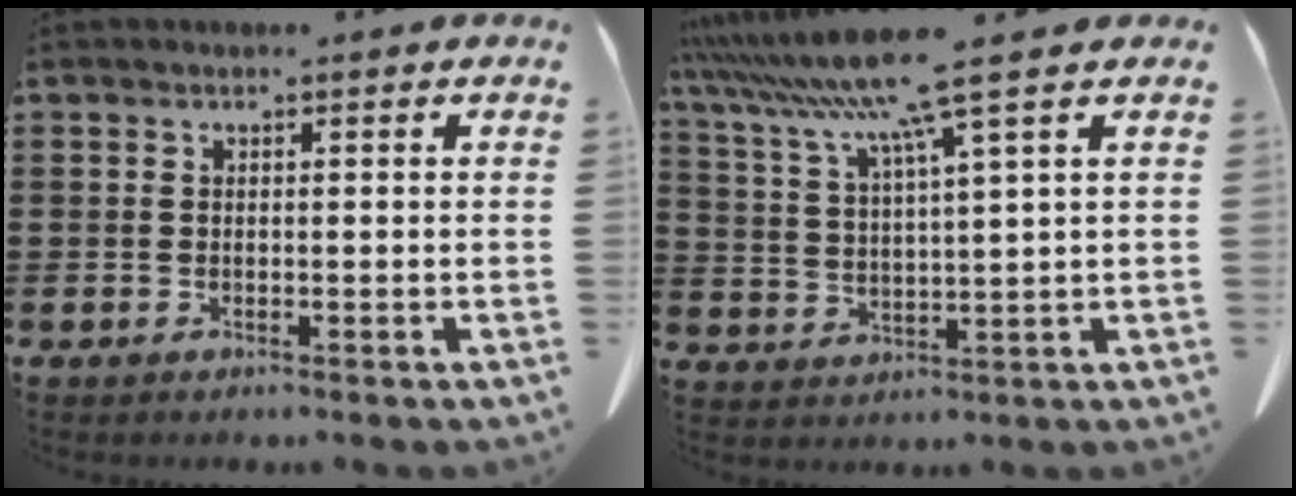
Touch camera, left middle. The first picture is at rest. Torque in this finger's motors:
{"motor_torque": [1.07, -1.07, 1.06, 0.21]}